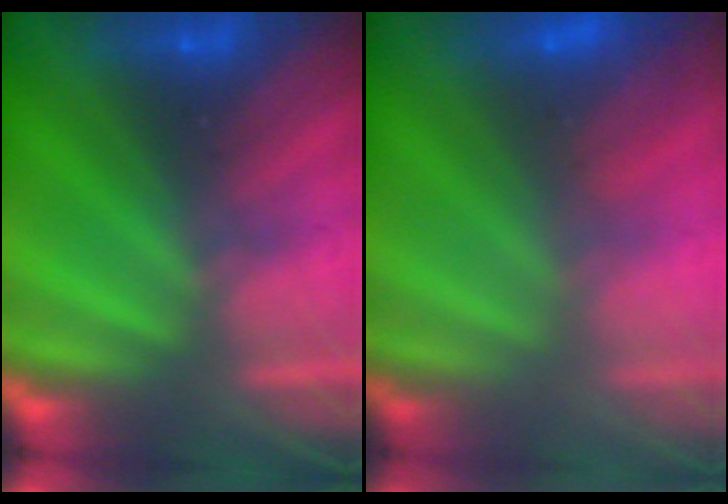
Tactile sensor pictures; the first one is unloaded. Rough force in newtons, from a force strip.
{"total": 2.8}